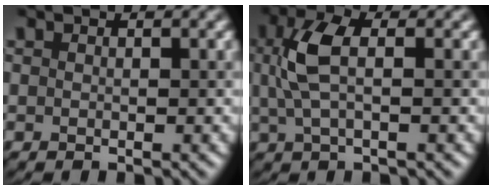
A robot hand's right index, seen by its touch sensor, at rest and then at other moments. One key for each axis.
{"total": 4.3, "fx": 0.8, "fy": 1.8, "fz": 3.8, "tx": -0.087, "ty": 0.013, "tz": 0.018}